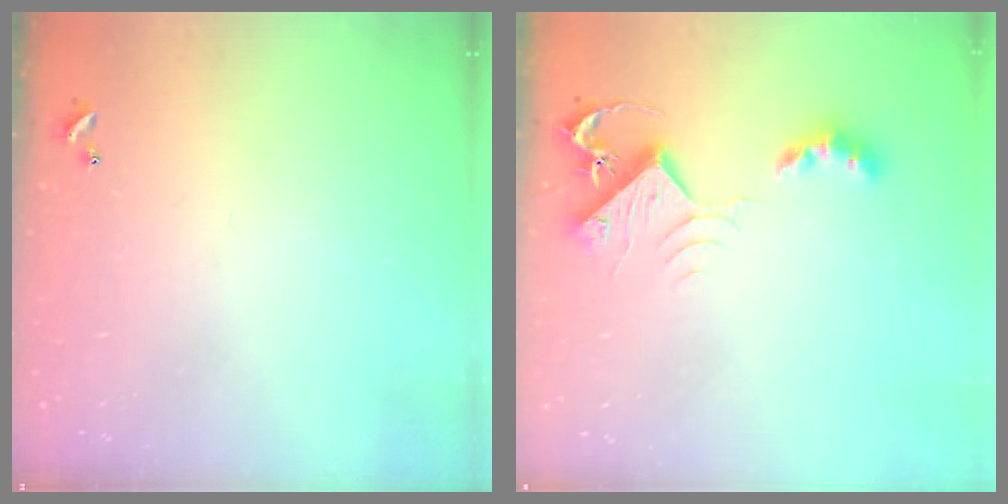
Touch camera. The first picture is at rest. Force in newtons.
{"total": 7.1, "press": 7.1, "slide": 1.0}